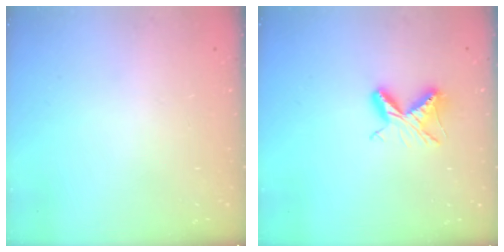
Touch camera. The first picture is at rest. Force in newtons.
{"total": 7.2, "press": 7.2, "slide": 0.8}